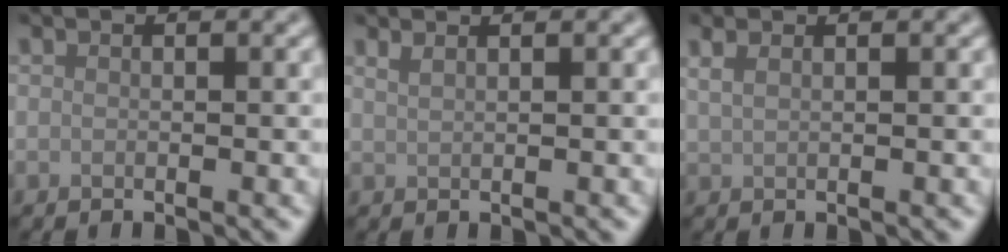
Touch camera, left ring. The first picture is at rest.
{"total": 1.3, "force": [1.0, 0.5, 0.7], "torque": [-0.009, 0.000, 0.014]}
{"total": 1.4, "force": [0.9, 0.5, 0.8], "torque": [-0.017, -0.001, 0.020]}